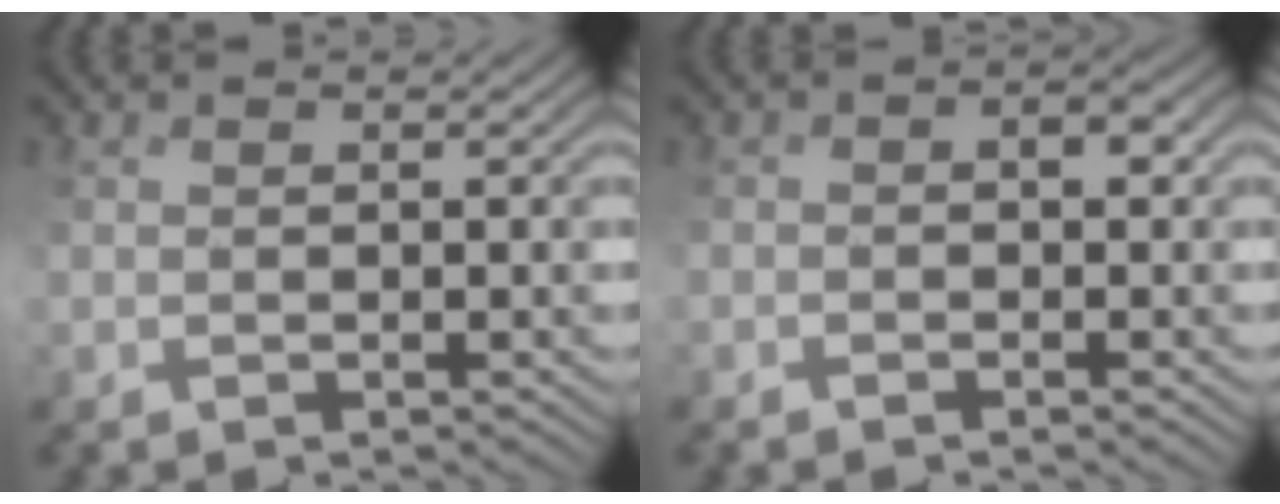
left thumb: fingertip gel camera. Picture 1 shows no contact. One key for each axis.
{"total": 2.8, "fx": -0.8, "fy": 1.7, "fz": 2.1, "tx": -0.021, "ty": 0.005, "tz": -0.002}